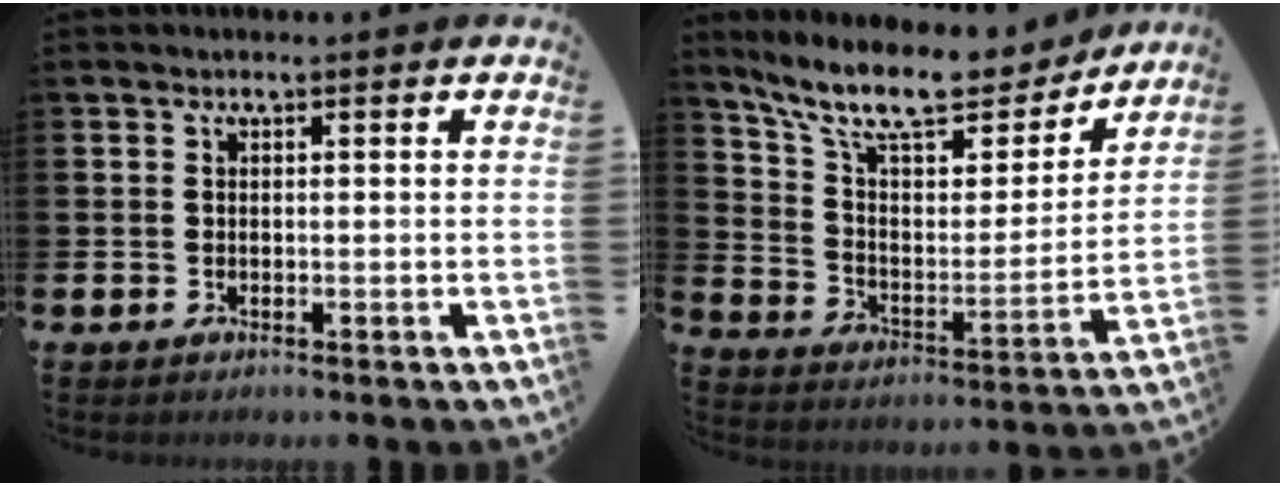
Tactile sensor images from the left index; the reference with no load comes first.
{"total": 12.6, "force": [10.6, 3.8, 5.5], "torque": [-0.138, -0.060, 0.185]}